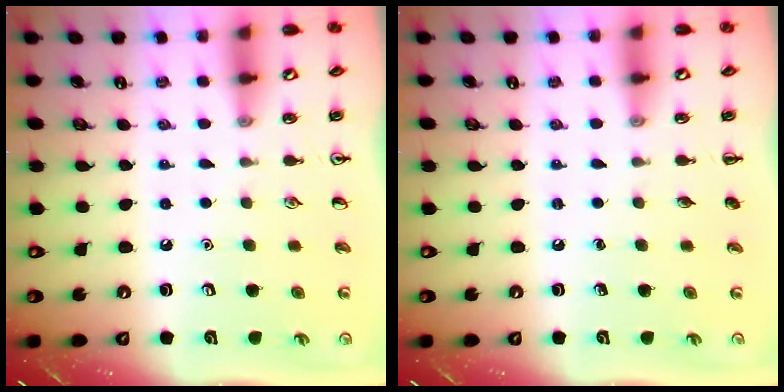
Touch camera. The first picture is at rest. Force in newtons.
{"total": 0.0}